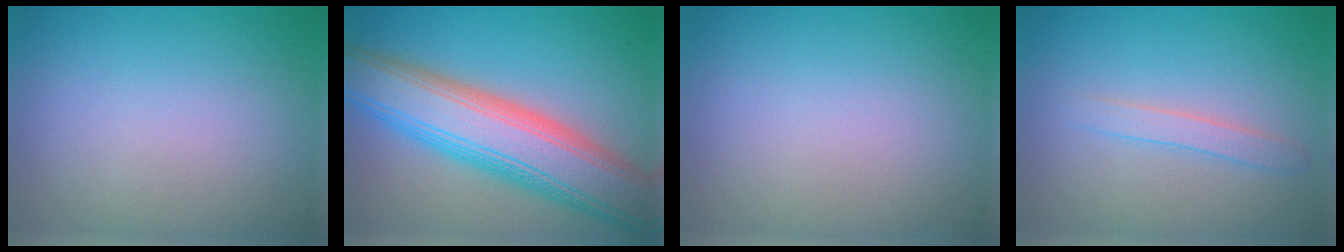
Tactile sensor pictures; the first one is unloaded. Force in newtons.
{"total": 10.6, "press": 10.6, "slide": 0.5}
{"total": 0.0}
{"total": 1.6, "press": 1.6, "slide": 0.1}